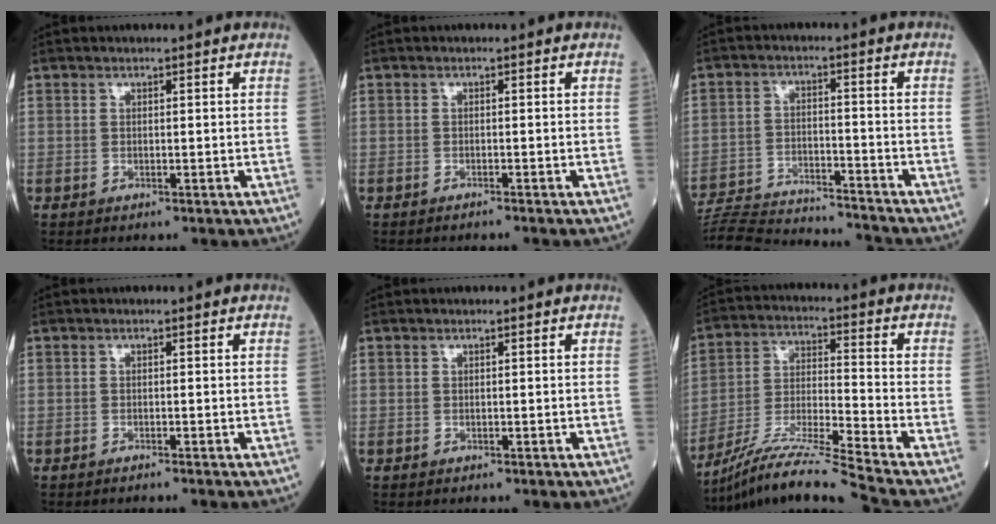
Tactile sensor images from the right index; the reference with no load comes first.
{"total": 1.6, "force": [-1.4, -0.3, 0.7], "torque": [-0.009, 0.002, -0.018]}
{"total": 18.2, "force": [-17.5, 0.8, 4.6], "torque": [-0.096, -0.011, -0.267]}
{"total": 1.4, "force": [-1.2, -0.2, 0.6], "torque": [-0.008, 0.002, -0.016]}
{"total": 0.0}
{"total": 14.1, "force": [-12.1, -2.4, 6.9], "torque": [-0.127, -0.015, -0.222]}